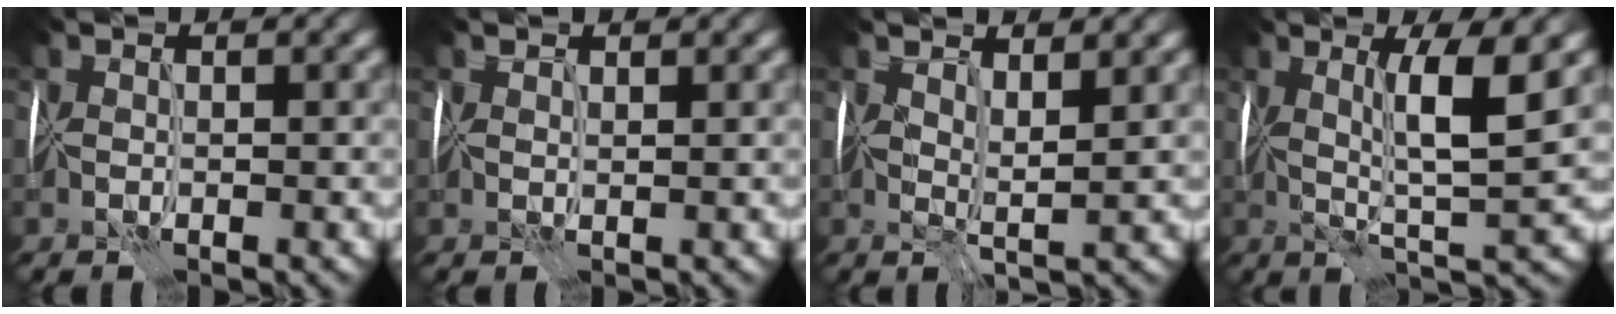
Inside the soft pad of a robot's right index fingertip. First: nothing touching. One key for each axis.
{"total": 0.8, "fx": 0.8, "fy": -0.3, "fz": 0.0, "tx": 0.004, "ty": 0.001, "tz": 0.014}
{"total": 2.3, "fx": 1.6, "fy": 0.2, "fz": 1.7, "tx": -0.030, "ty": 0.000, "tz": 0.027}
{"total": 5.3, "fx": 1.7, "fy": 0.2, "fz": 5.0, "tx": -0.090, "ty": -0.005, "tz": 0.031}